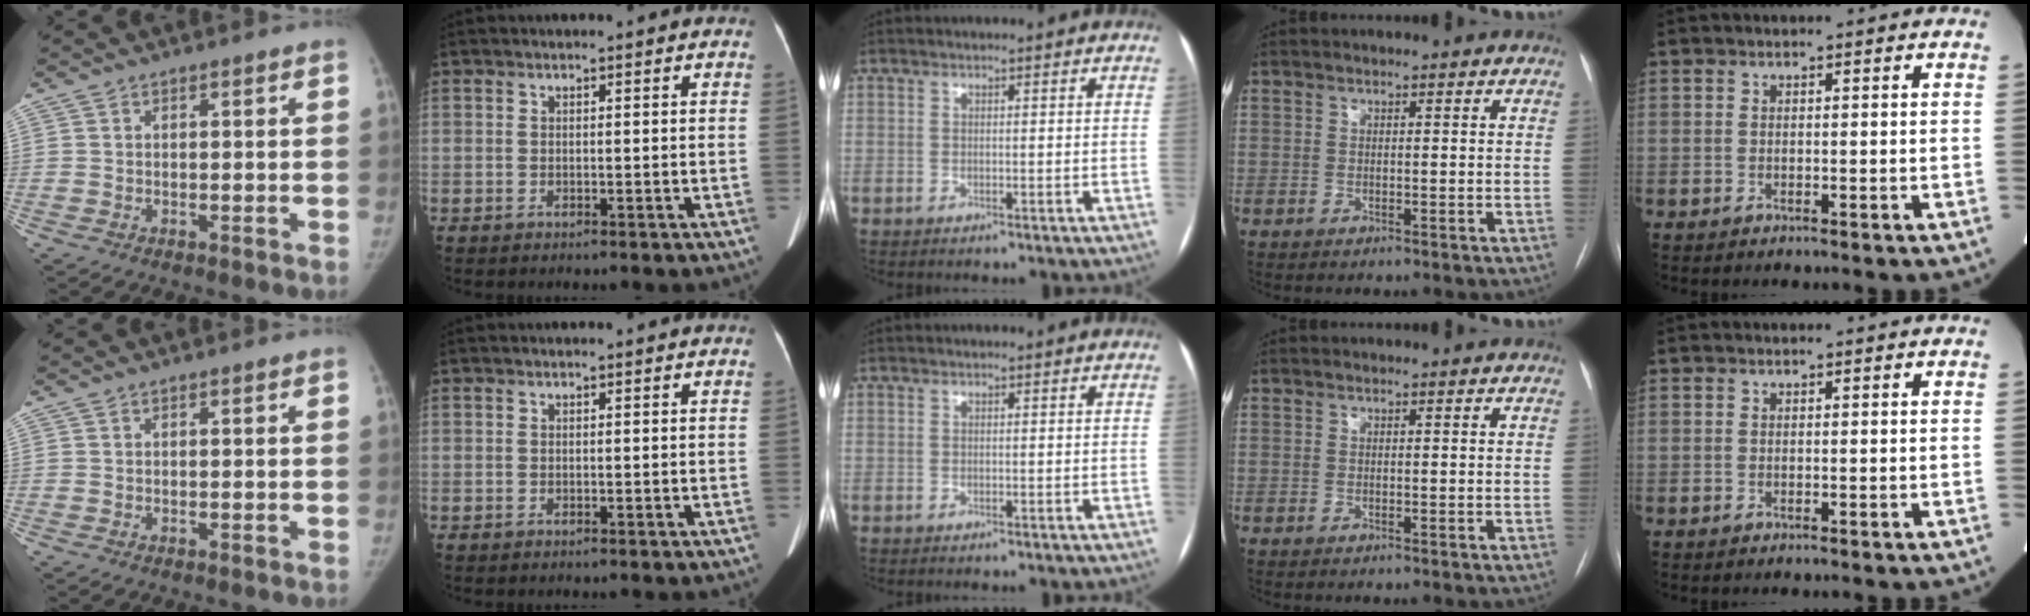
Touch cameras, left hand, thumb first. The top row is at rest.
{}